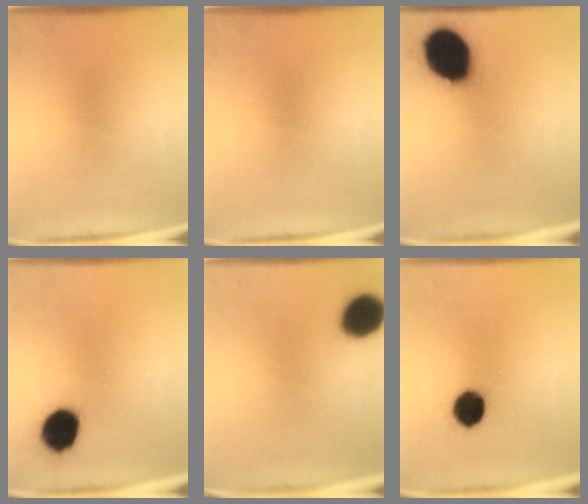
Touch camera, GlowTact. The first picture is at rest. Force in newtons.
{"total": 0.0}
{"total": 18.7}
{"total": 9.9}
{"total": 10.8}
{"total": 8.1}